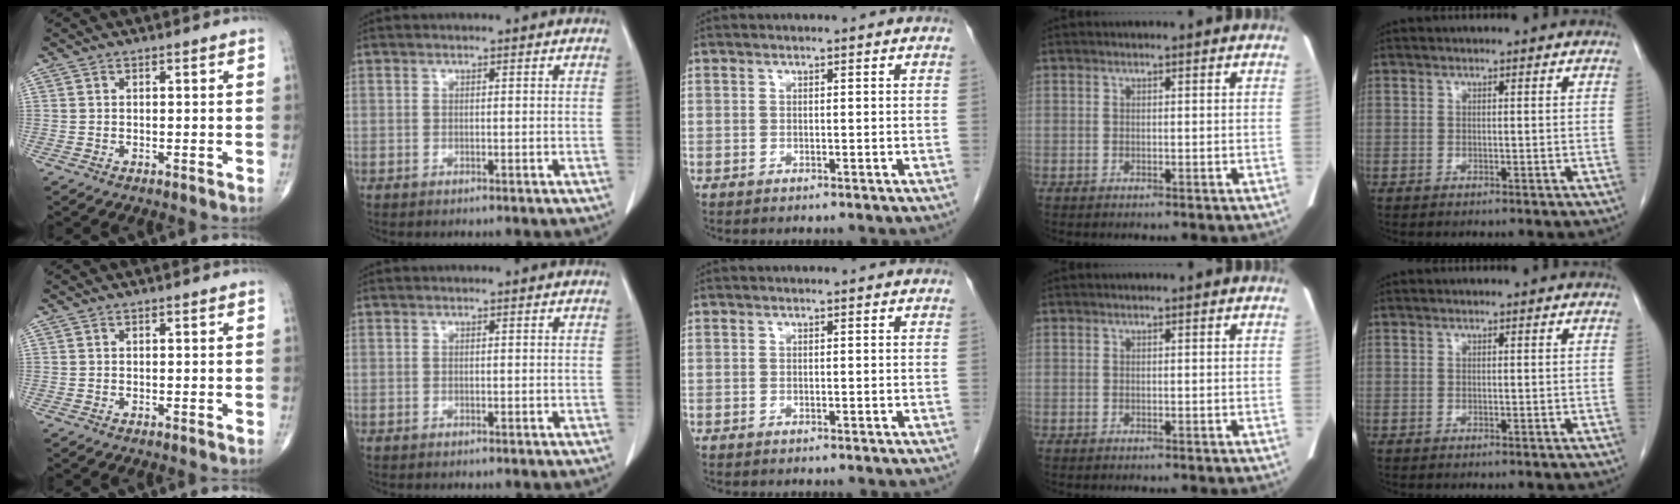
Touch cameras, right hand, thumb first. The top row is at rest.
{}